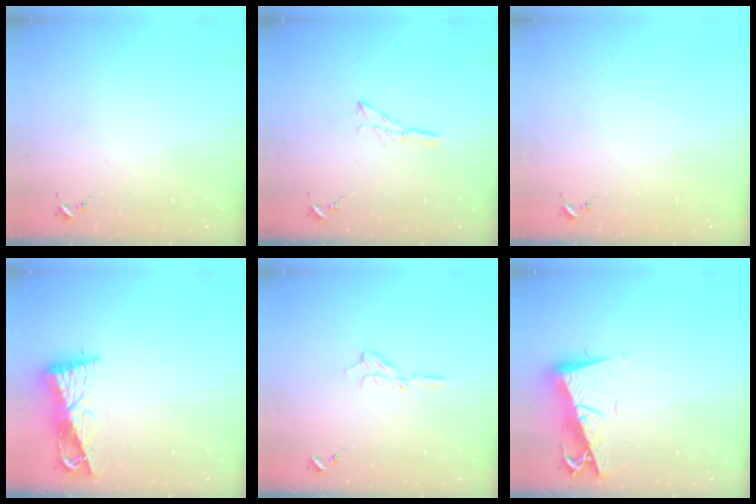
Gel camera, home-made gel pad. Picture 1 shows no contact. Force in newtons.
{"total": 5.8, "press": 5.7, "slide": 0.6}
{"total": 0.0}
{"total": 9.5, "press": 9.4, "slide": 0.8}
{"total": 6.9, "press": 6.9, "slide": 0.7}
{"total": 10.6, "press": 10.5, "slide": 1.3}